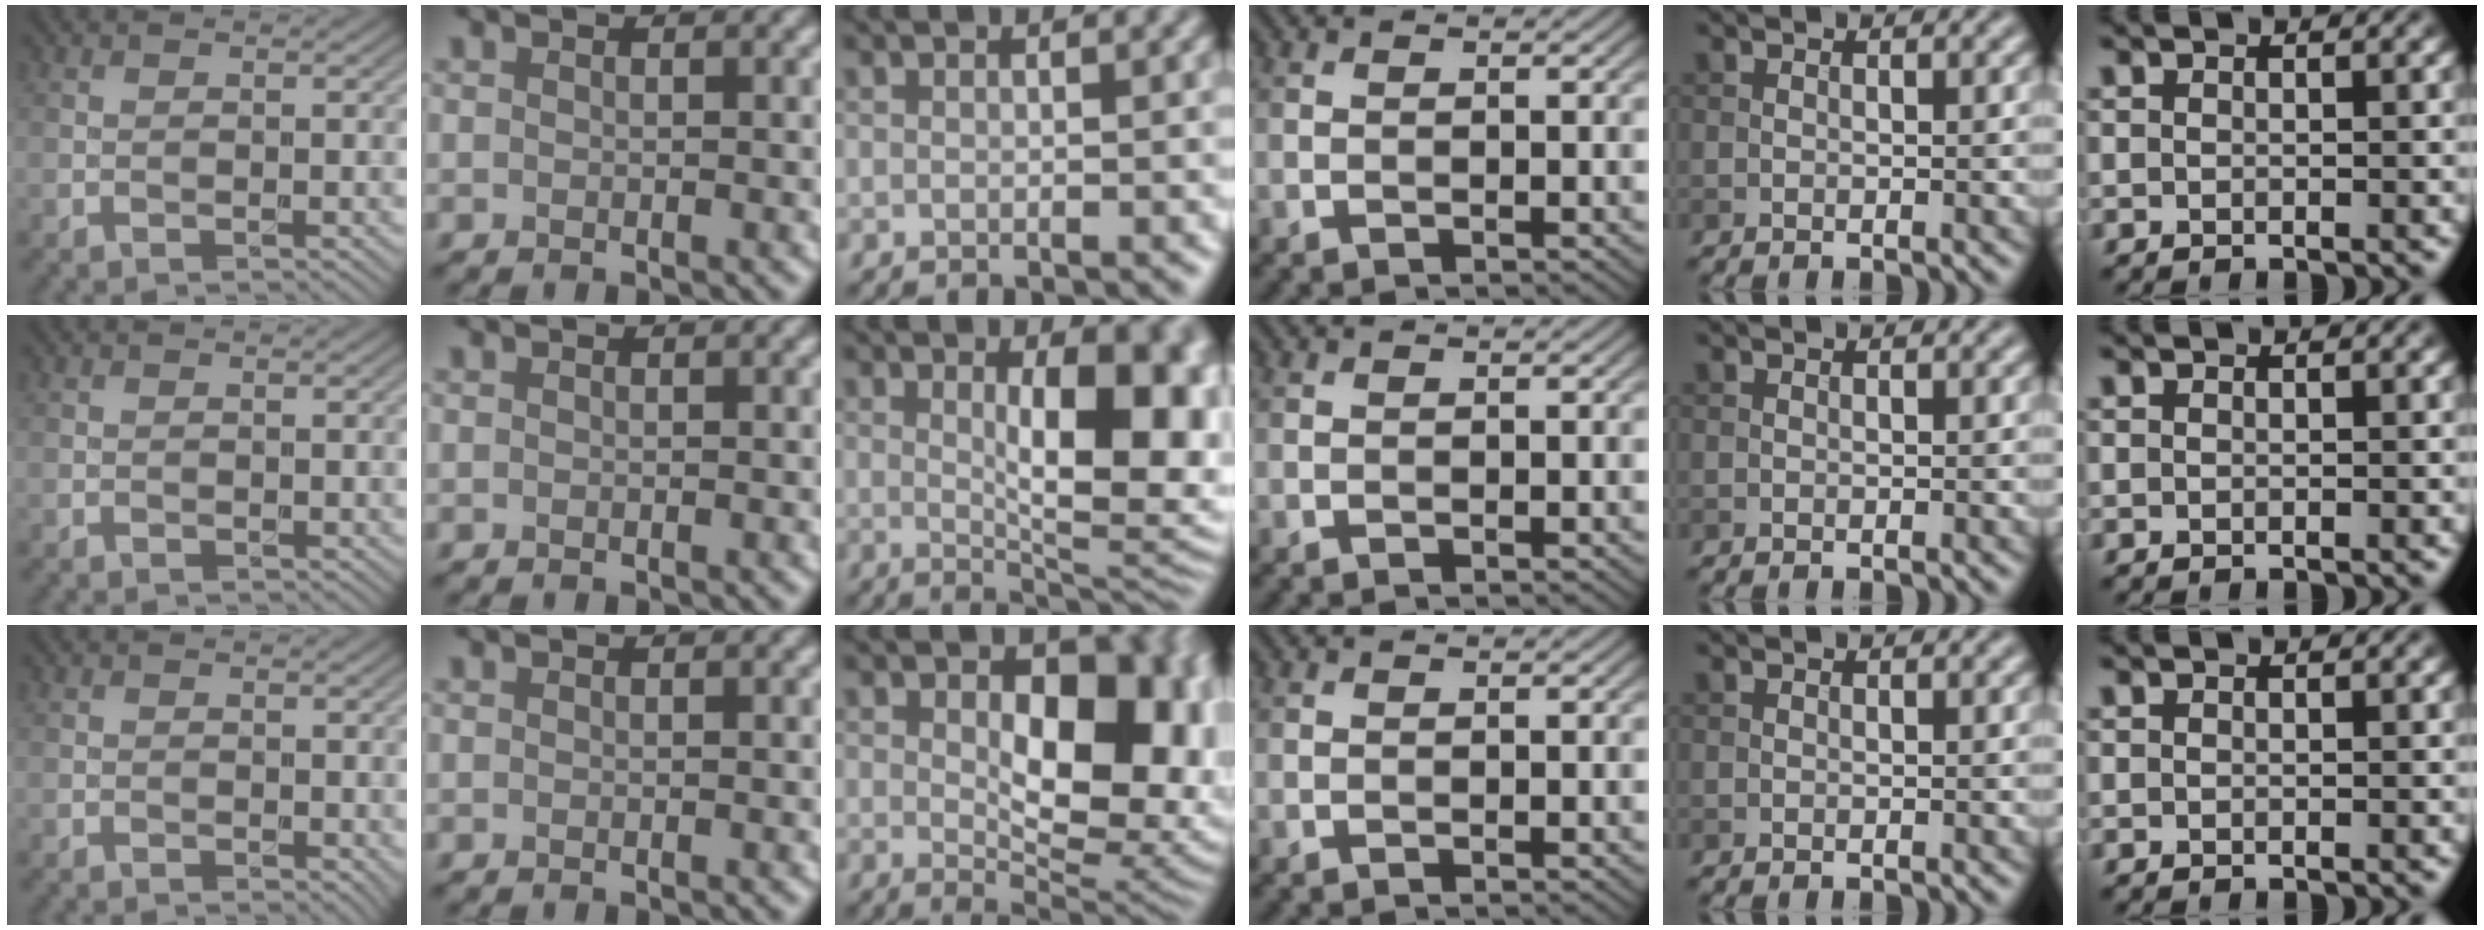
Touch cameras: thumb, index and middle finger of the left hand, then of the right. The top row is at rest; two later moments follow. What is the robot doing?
{"motion": "unscrew", "object": "dispenser bottle"}